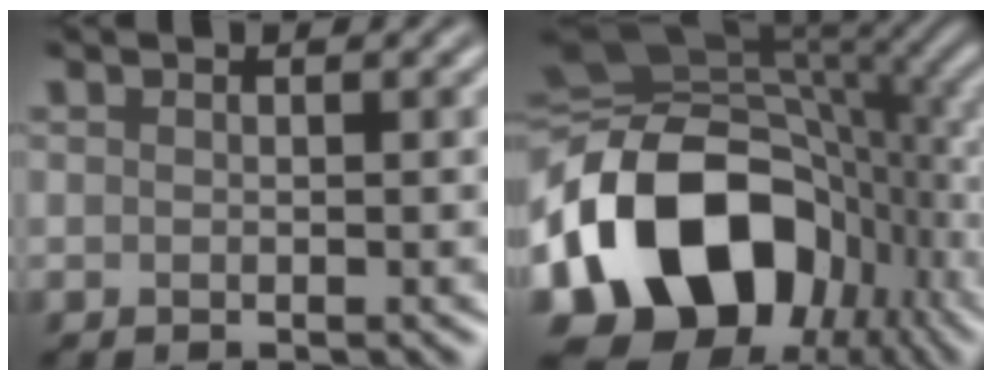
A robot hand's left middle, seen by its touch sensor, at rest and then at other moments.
{"total": 16.5, "force": [-3.7, 11.8, 10.9], "torque": [-0.210, -0.011, -0.071]}